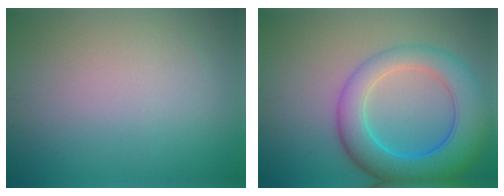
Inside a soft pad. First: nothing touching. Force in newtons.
{"total": 8.1, "press": 8.1, "slide": 0.5}